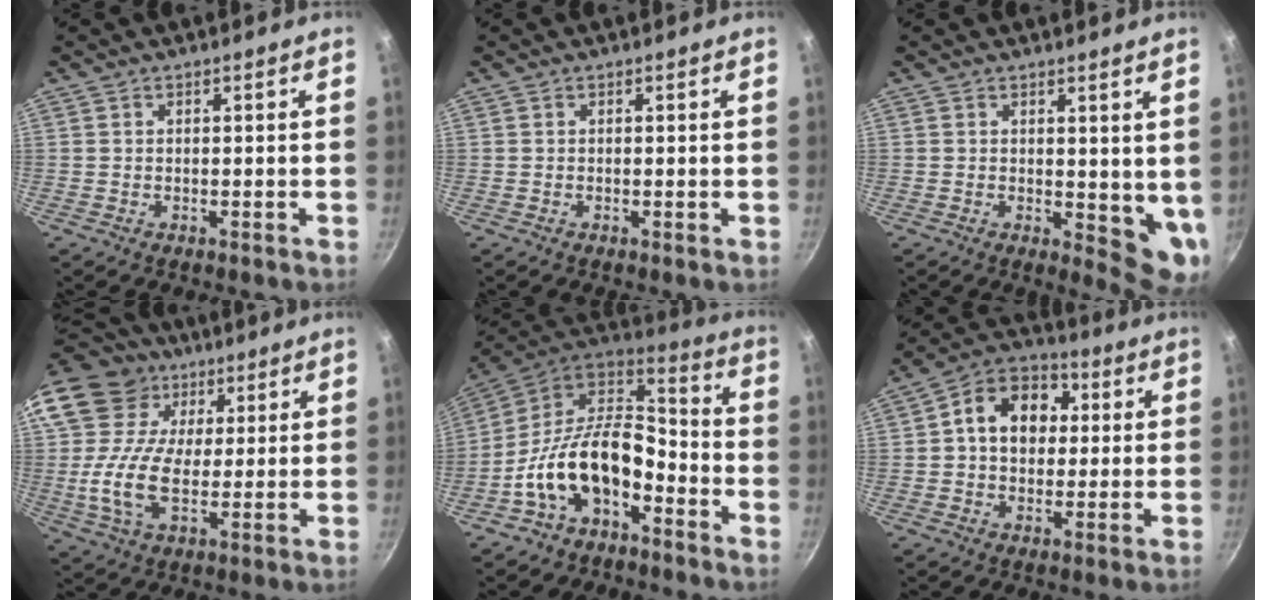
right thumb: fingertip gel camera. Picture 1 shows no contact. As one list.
[{"total": 0.0}, {"total": 5.6, "force": [1.8, 2.4, 4.7], "torque": [-0.044, -0.026, 0.028]}, {"total": 17.0, "force": [4.6, 12.3, 10.7], "torque": [-0.192, -0.007, 0.075]}, {"total": 16.5, "force": [-6.5, 9.5, 11.8], "torque": [-0.196, 0.066, -0.127]}, {"total": 12.7, "force": [2.0, 9.8, 7.9], "torque": [-0.086, 0.022, 0.011]}]